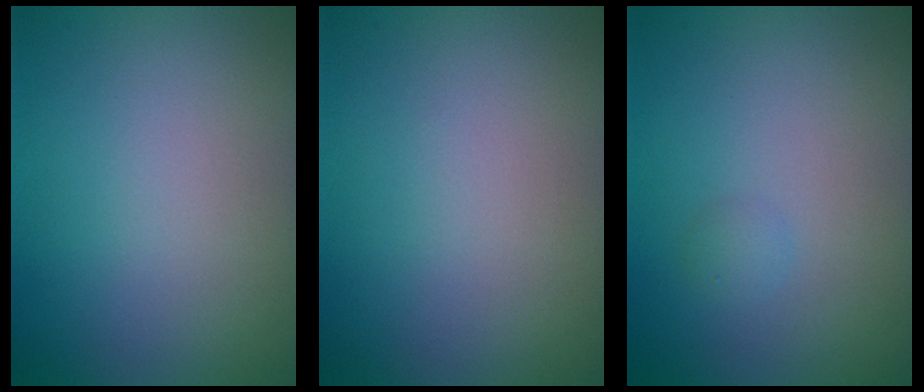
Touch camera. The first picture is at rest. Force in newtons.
{"total": 0.0}
{"total": 0.7, "press": 0.7, "slide": 0.0}